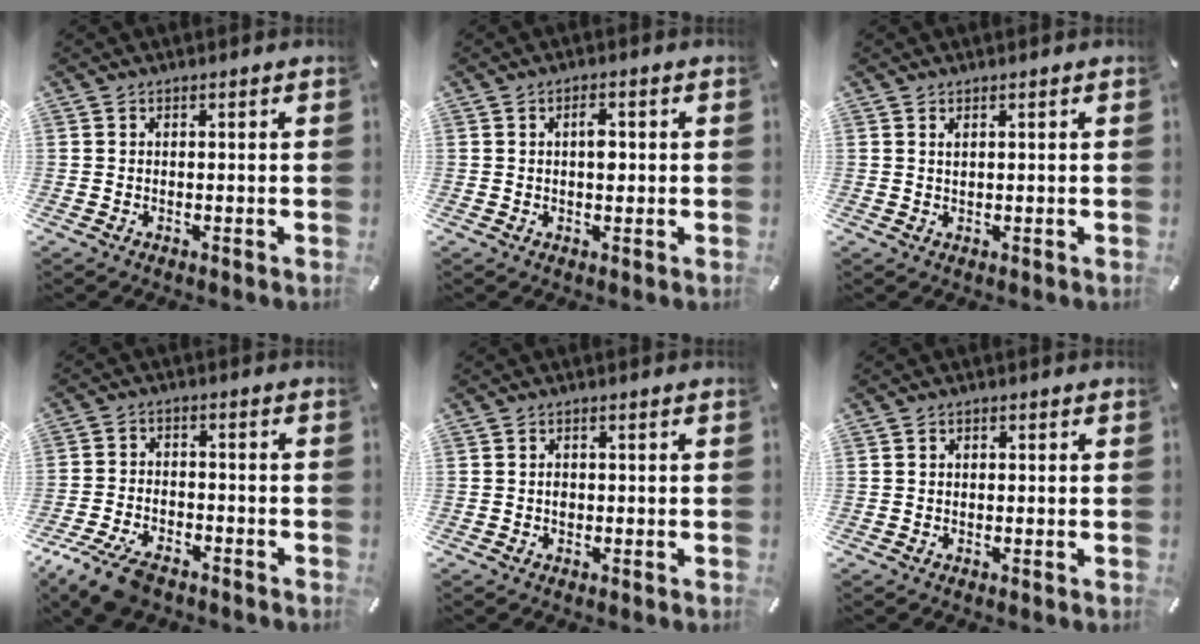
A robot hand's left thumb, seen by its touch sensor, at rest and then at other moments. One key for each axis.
{"total": 3.1, "fx": 0.4, "fy": 1.7, "fz": 2.6, "tx": -0.036, "ty": 0.000, "tz": 0.001}
{"total": 0.8, "fx": 0.3, "fy": 0.2, "fz": 0.7, "tx": -0.013, "ty": 0.000, "tz": 0.005}
{"total": 8.9, "fx": -6.2, "fy": 4.1, "fz": 4.9, "tx": -0.105, "ty": 0.024, "tz": -0.115}
{"total": 1.6, "fx": -0.2, "fy": 1.2, "fz": 0.9, "tx": -0.020, "ty": 0.005, "tz": -0.005}
{"total": 0.9, "fx": -0.1, "fy": 0.8, "fz": 0.5, "tx": -0.008, "ty": 0.006, "tz": -0.003}